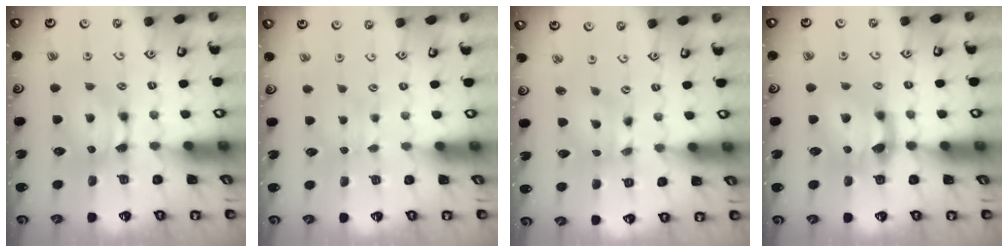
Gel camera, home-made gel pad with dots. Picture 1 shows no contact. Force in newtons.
{"total": 2.2, "press": 2.2, "slide": 0.4}
{"total": 1.4, "press": 0.3, "slide": 1.4}
{"total": 2.6, "press": 1.9, "slide": 1.7}